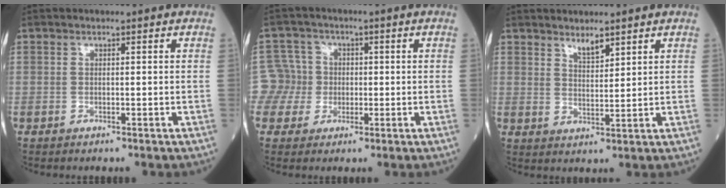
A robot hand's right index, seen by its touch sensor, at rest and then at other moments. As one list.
[{"total": 5.1, "force": [-0.6, 5.1, -0.4], "torque": [0.015, 0.020, -0.012]}, {"total": 2.8, "force": [2.4, 0.5, 1.5], "torque": [-0.029, -0.008, 0.047]}]